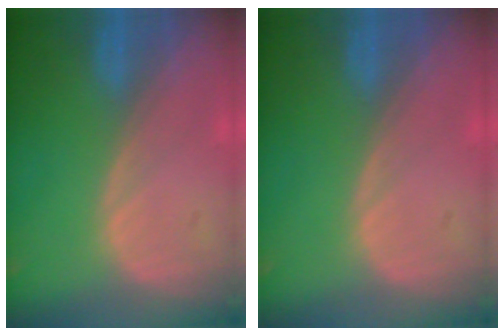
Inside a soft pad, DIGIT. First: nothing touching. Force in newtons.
{"total": 0.0}